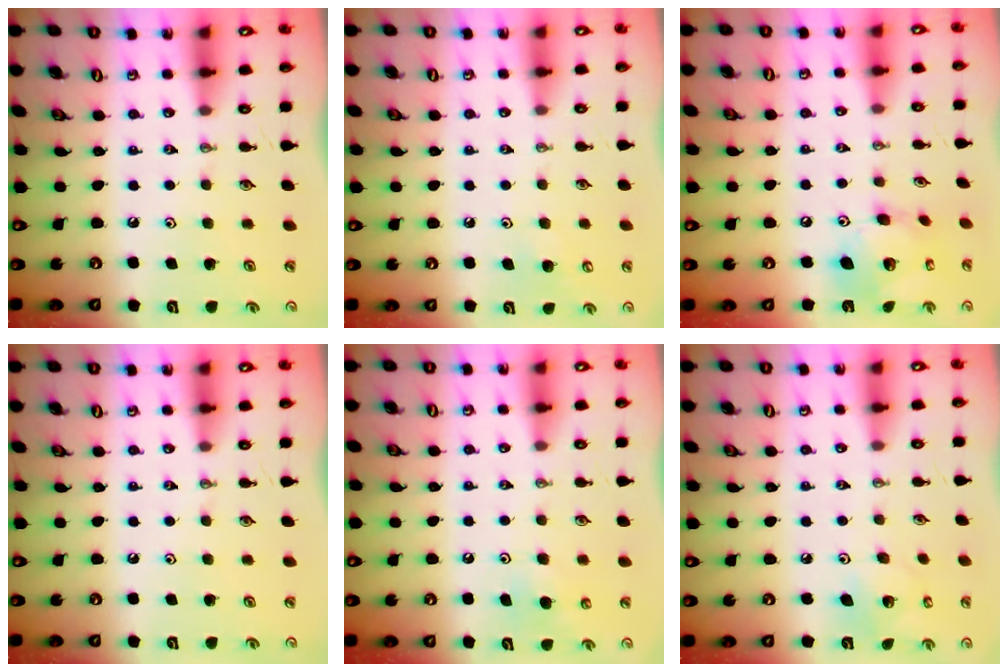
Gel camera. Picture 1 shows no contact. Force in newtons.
{"total": 5.0, "press": 4.9, "slide": 0.3}
{"total": 14.8, "press": 14.7, "slide": 1.5}
{"total": 0.0}
{"total": 6.2, "press": 6.2, "slide": 0.5}
{"total": 5.3, "press": 5.3, "slide": 0.2}